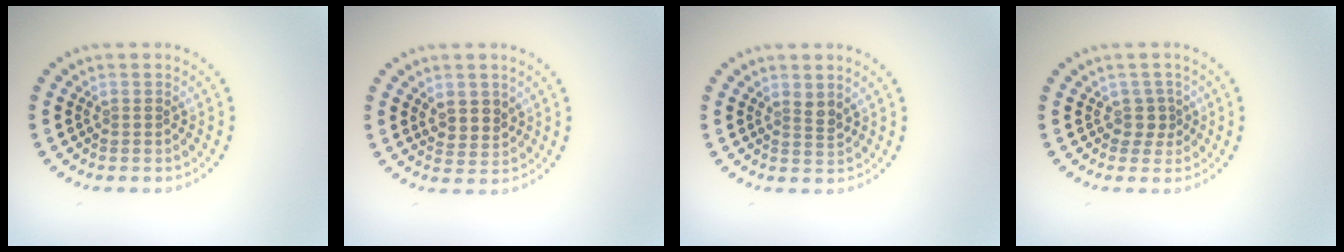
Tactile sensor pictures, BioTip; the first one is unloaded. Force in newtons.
{"total": 2.1, "press": 1.9, "slide": 0.9}
{"total": 1.2, "press": 0.9, "slide": 0.8}
{"total": 1.5, "press": 1.1, "slide": 1.0}